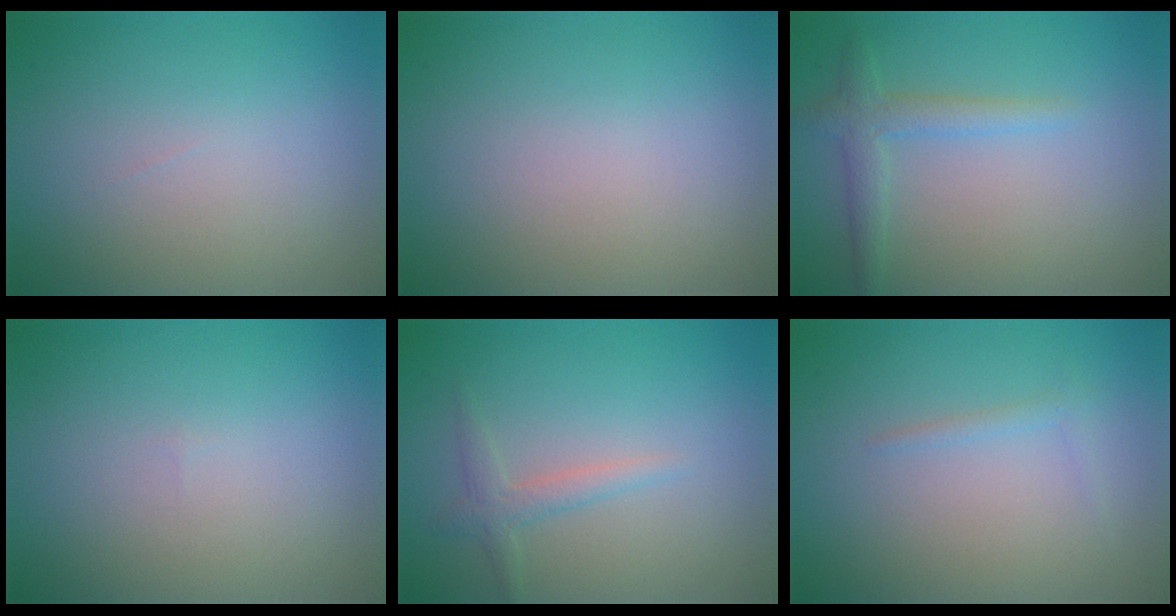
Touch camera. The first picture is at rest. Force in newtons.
{"total": 0.0}
{"total": 2.4, "press": 2.4, "slide": 0.1}
{"total": 0.0}
{"total": 1.6, "press": 1.6, "slide": 0.1}
{"total": 0.9, "press": 0.9, "slide": 0.0}